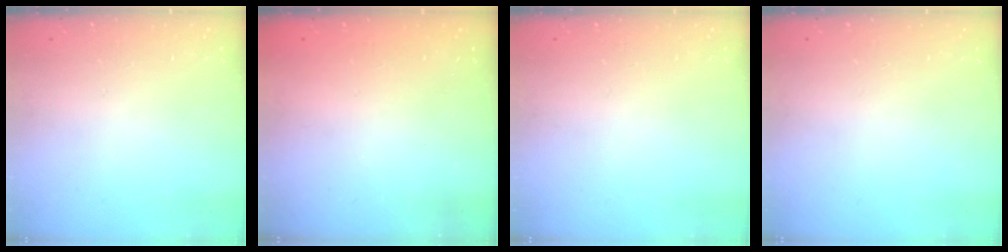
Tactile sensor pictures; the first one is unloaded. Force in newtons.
{"total": 2.4, "press": 2.2, "slide": 0.8}
{"total": 0.0}
{"total": 0.0}